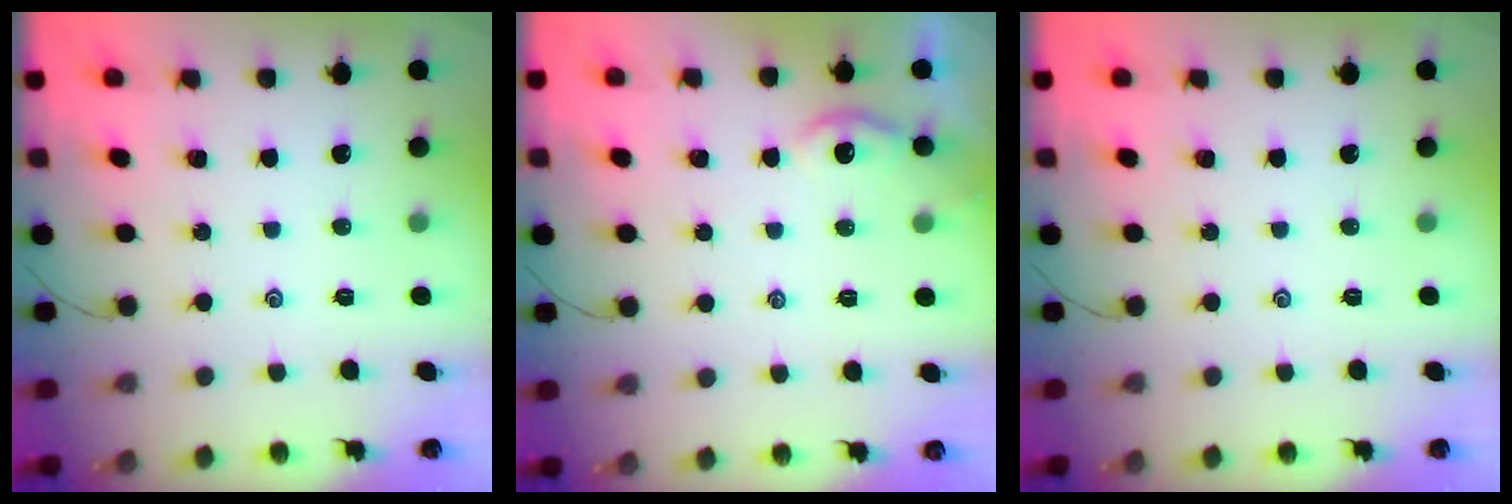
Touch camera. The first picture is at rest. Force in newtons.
{"total": 2.0, "press": 1.9, "slide": 0.5}
{"total": 0.0}